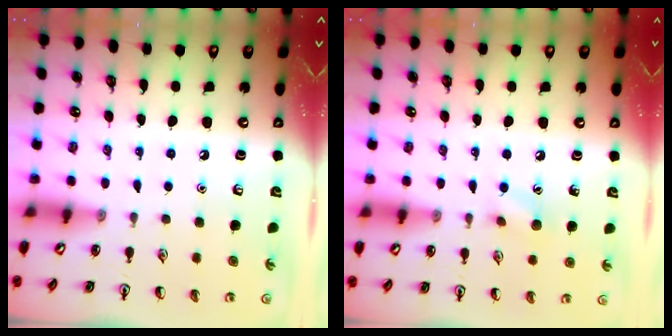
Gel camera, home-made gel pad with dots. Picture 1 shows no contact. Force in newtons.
{"total": 6.6, "press": 6.4, "slide": 1.5}